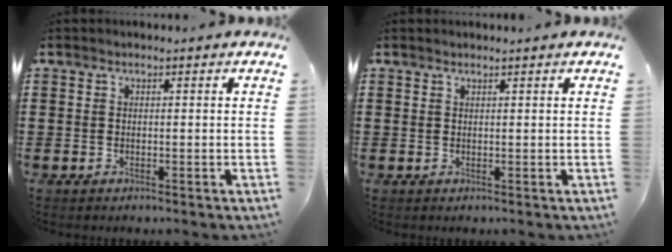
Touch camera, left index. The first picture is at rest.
{"total": 0.6, "force": [0.5, -0.1, 0.3], "torque": [-0.006, -0.002, 0.010]}